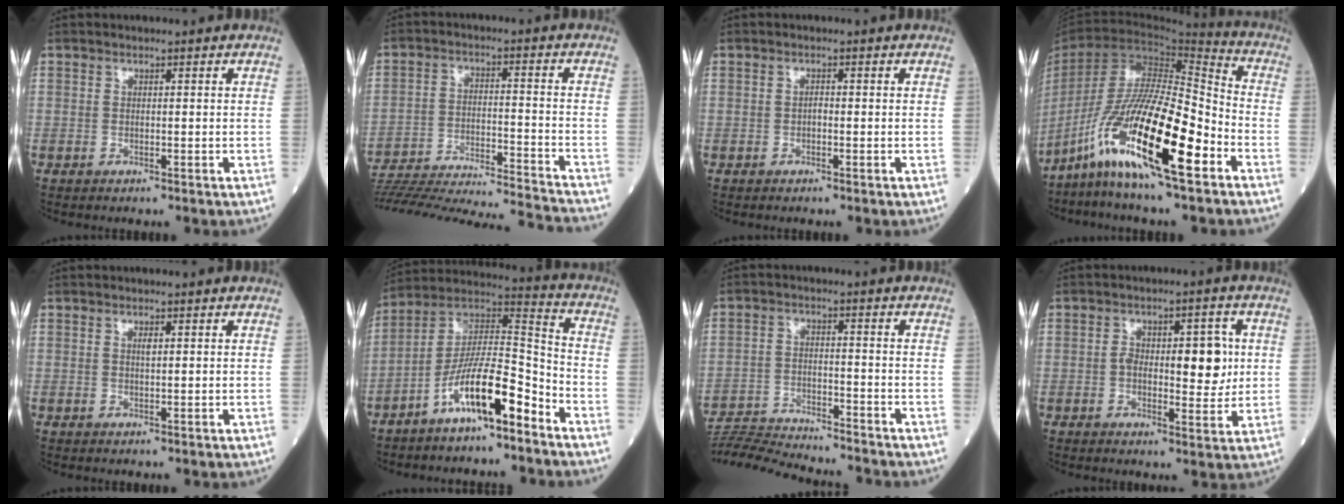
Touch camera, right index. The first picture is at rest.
{"total": 26.9, "force": [-25.4, -1.1, 9.0], "torque": [-0.140, -0.047, -0.370]}
{"total": 0.6, "force": [-0.3, 0.3, 0.5], "torque": [-0.007, 0.003, -0.008]}
{"total": 19.1, "force": [-10.1, 1.8, 16.2], "torque": [-0.324, -0.033, -0.191]}
{"total": 0.9, "force": [0.3, 0.2, 0.9], "torque": [-0.017, 0.000, 0.004]}
{"total": 13.1, "force": [-7.6, 2.4, 10.4], "torque": [-0.194, 0.020, -0.138]}
{"total": 13.2, "force": [-12.8, -0.2, 3.5], "torque": [-0.058, 0.001, -0.209]}
{"total": 8.9, "force": [0.7, 3.9, 8.0], "torque": [-0.110, 0.009, 0.012]}